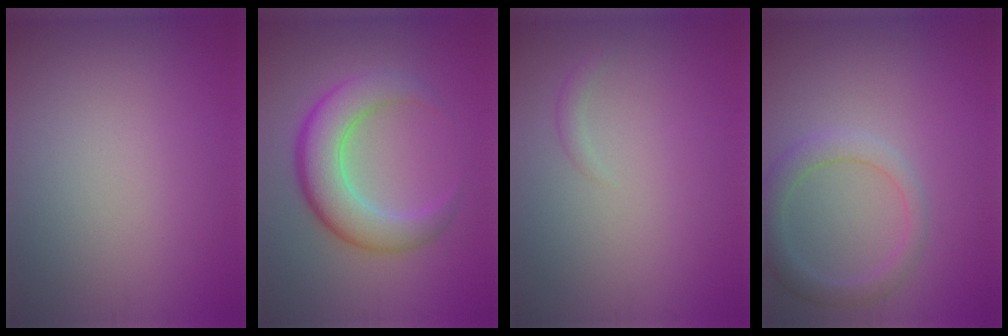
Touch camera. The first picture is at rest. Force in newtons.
{"total": 6.2, "press": 6.2, "slide": 0.3}
{"total": 0.7, "press": 0.7, "slide": 0.1}
{"total": 3.0, "press": 2.9, "slide": 0.3}